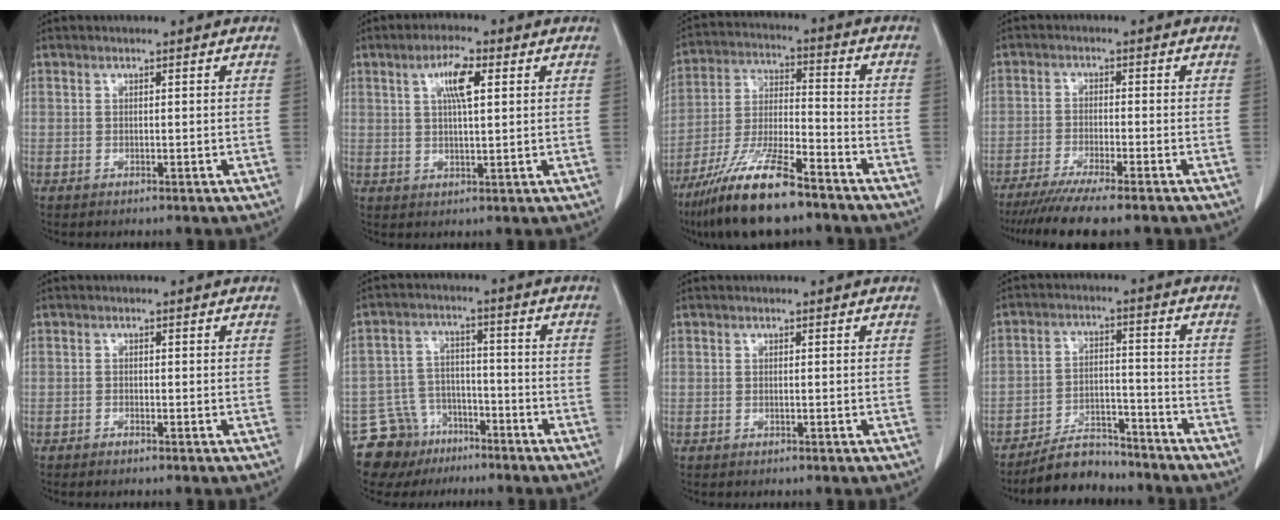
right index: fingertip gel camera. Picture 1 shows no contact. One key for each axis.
{"total": 5.7, "fx": 2.1, "fy": 1.2, "fz": 5.2, "tx": -0.096, "ty": 0.005, "tz": 0.037}
{"total": 14.6, "fx": -10.6, "fy": 2.4, "fz": 9.8, "tx": -0.199, "ty": -0.022, "tz": -0.194}
{"total": 10.4, "fx": -8.7, "fy": 0.1, "fz": 5.8, "tx": -0.078, "ty": -0.026, "tz": -0.136}
{"total": 0.7, "fx": -0.6, "fy": 0.1, "fz": 0.3, "tx": -0.008, "ty": -0.001, "tz": -0.010}
{"total": 9.4, "fx": -6.5, "fy": 6.8, "fz": 0.3, "tx": -0.008, "ty": 0.041, "tz": -0.104}
{"total": 0.0}
{"total": 8.0, "fx": -7.2, "fy": 2.8, "fz": 1.8, "tx": -0.032, "ty": 0.008, "tz": -0.125}